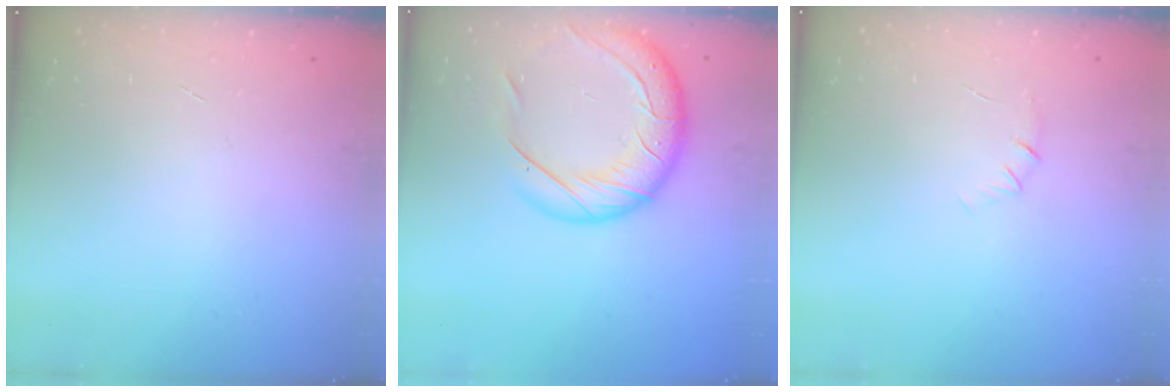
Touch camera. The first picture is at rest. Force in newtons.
{"total": 21.1, "press": 20.8, "slide": 3.1}
{"total": 4.1, "press": 3.9, "slide": 1.1}